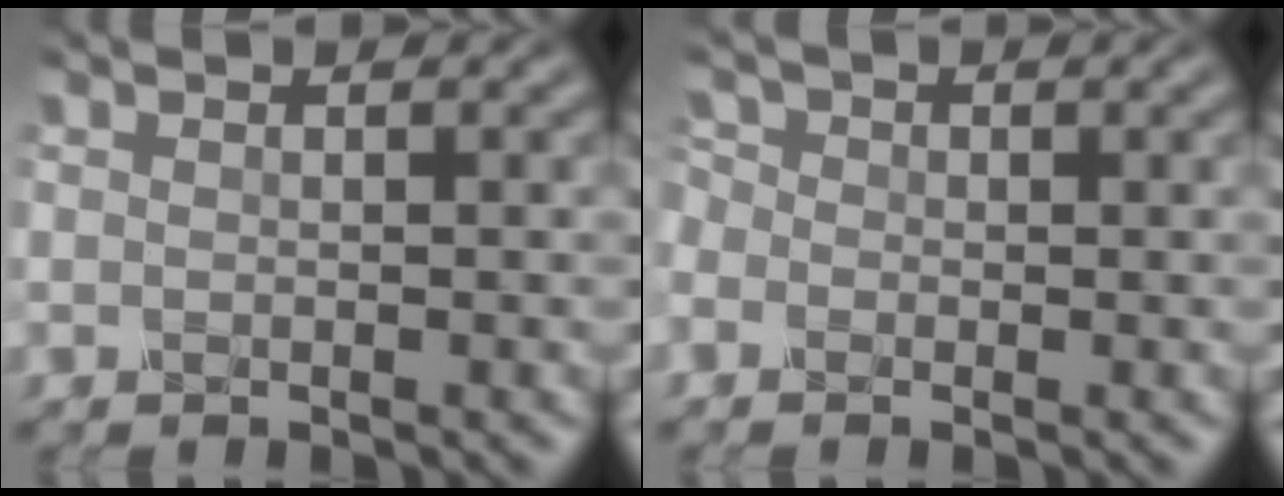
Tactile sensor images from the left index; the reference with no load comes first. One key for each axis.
{"total": 1.0, "fx": -0.3, "fy": 0.9, "fz": 0.0, "tx": -0.006, "ty": 0.003, "tz": -0.010}